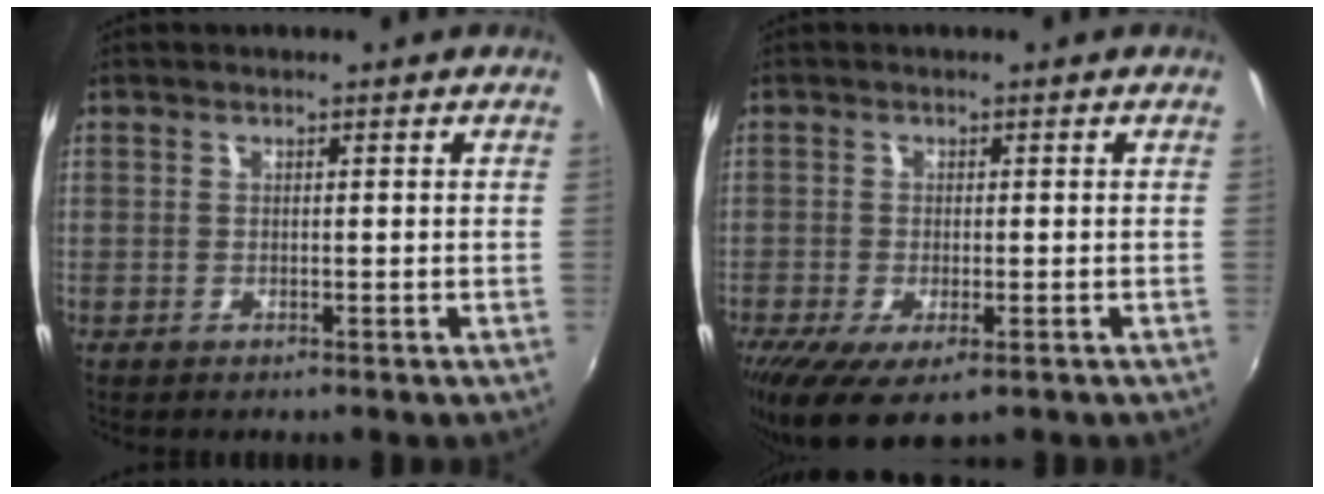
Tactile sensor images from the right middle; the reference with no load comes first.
{"total": 8.6, "force": [-4.8, 3.3, 6.4], "torque": [-0.135, -0.042, -0.076]}